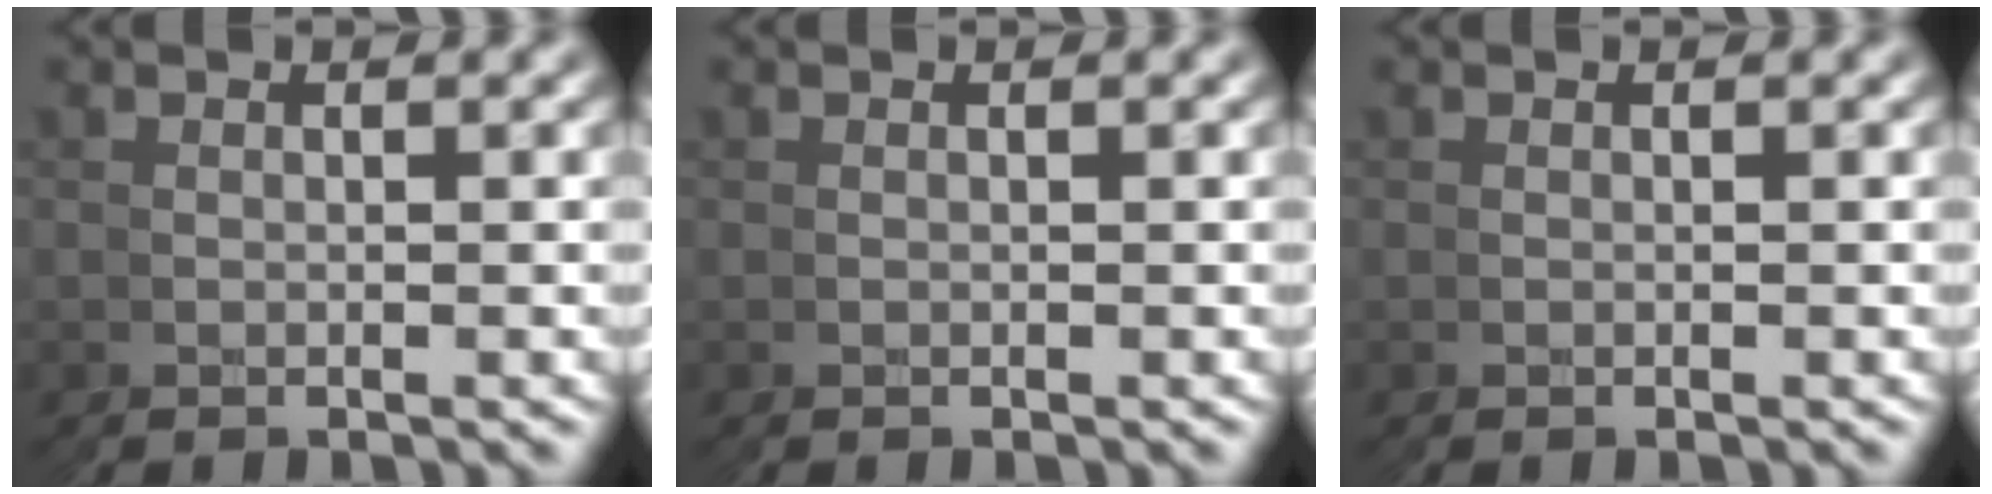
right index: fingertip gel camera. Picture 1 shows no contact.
{"total": 0.0}
{"total": 0.0}